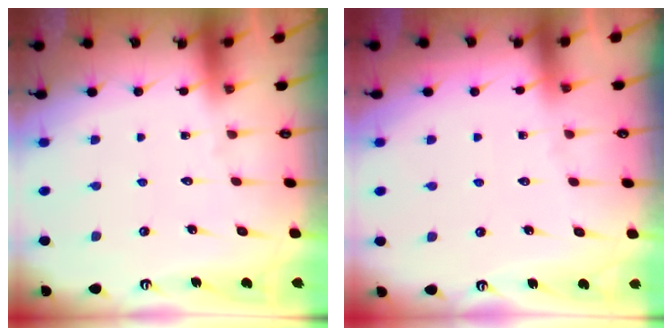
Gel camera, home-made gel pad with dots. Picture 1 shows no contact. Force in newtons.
{"total": 1.8, "press": 1.8, "slide": 0.4}